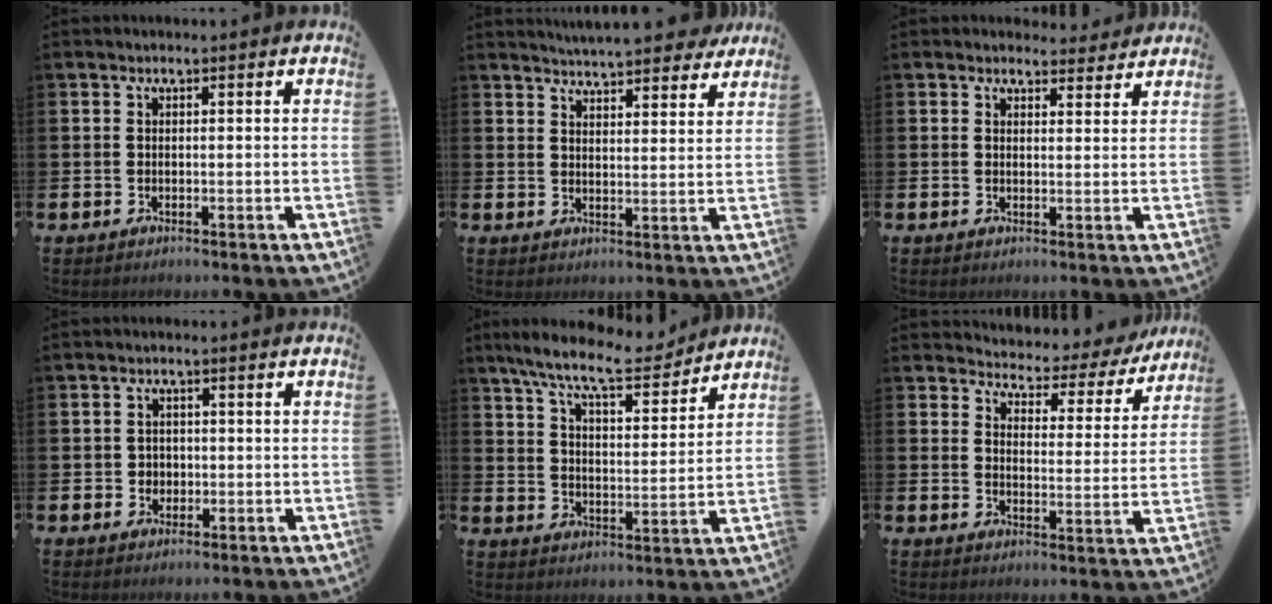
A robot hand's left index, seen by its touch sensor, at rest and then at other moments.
{"total": 5.7, "force": [5.6, 0.6, 0.7], "torque": [-0.020, -0.037, 0.099]}
{"total": 2.7, "force": [2.6, 0.8, -0.1], "torque": [0.009, -0.015, 0.045]}
{"total": 1.8, "force": [0.0, 1.7, 0.3], "torque": [-0.002, 0.005, -0.005]}
{"total": 10.1, "force": [9.0, 1.7, 4.1], "torque": [-0.106, -0.045, 0.158]}
{"total": 3.9, "force": [3.7, 1.3, 0.3], "torque": [-0.022, -0.041, 0.054]}